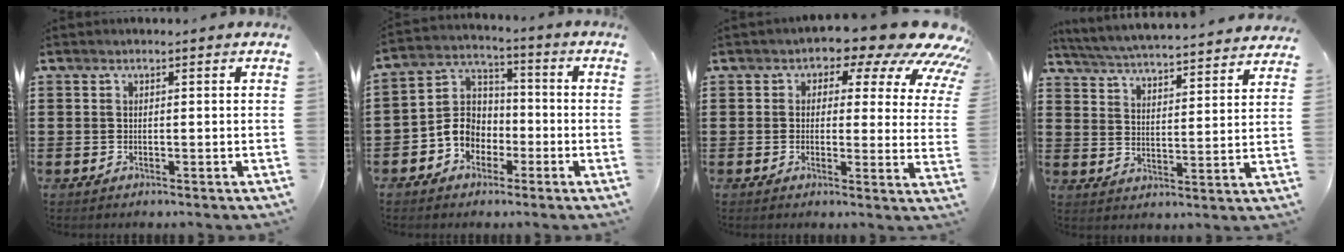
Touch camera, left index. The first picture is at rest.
{"total": 6.7, "force": [-2.9, 5.4, 2.6], "torque": [-0.085, 0.008, -0.064]}
{"total": 7.4, "force": [5.1, 3.3, 4.2], "torque": [-0.067, -0.036, 0.079]}
{"total": 4.6, "force": [4.5, -0.7, 0.9], "torque": [-0.040, -0.040, 0.072]}